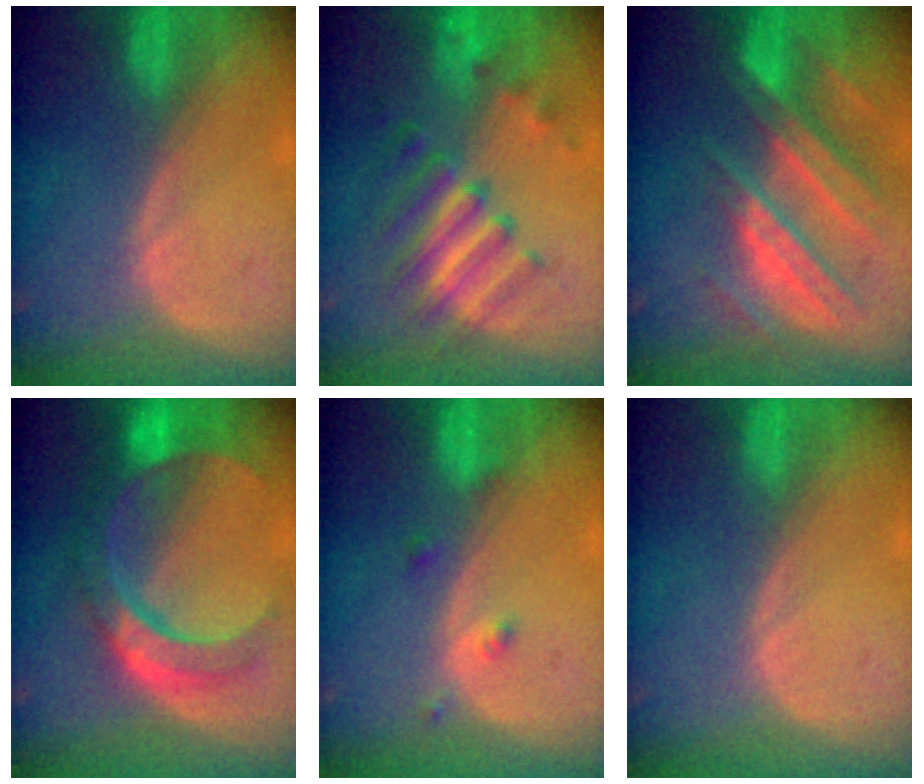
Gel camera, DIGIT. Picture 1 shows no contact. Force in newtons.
{"total": 8.2, "press": 8.0, "slide": 1.7}
{"total": 10.5, "press": 9.4, "slide": 4.8}
{"total": 9.8, "press": 9.8, "slide": 0.9}
{"total": 1.8, "press": 1.8, "slide": 0.1}
{"total": 0.0}